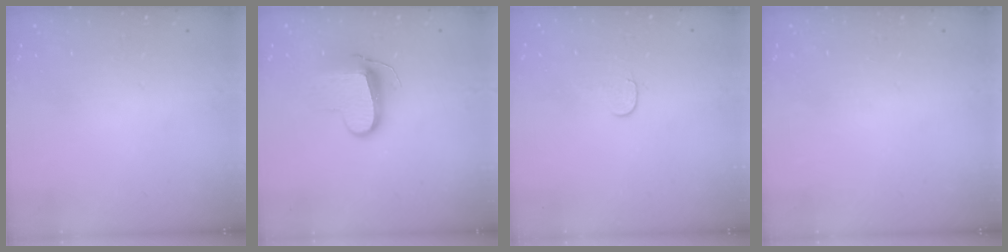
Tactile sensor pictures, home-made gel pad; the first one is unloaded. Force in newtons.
{"total": 10.1, "press": 10.1, "slide": 0.5}
{"total": 4.0, "press": 4.0, "slide": 0.4}
{"total": 0.0}